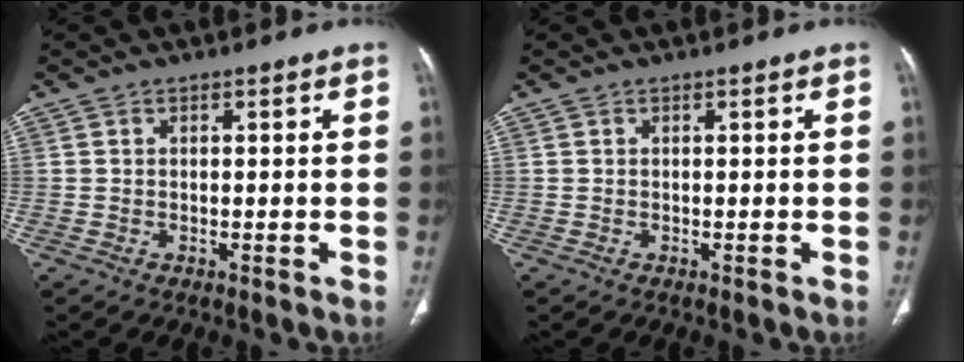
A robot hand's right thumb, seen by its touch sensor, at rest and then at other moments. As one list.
[{"total": 0.0}]